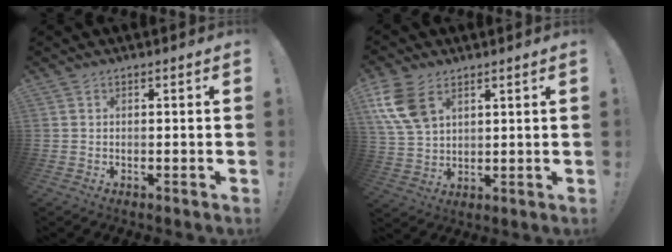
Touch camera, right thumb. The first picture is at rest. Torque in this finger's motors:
{"motor_torque": [0.07, 0.52, 1.07, 0.53, 0.37]}